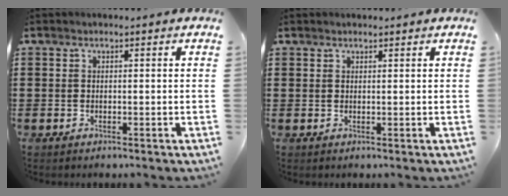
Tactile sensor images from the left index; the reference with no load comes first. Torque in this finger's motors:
{"motor_torque": [1.46, -0.68, 0.14, 0.06]}